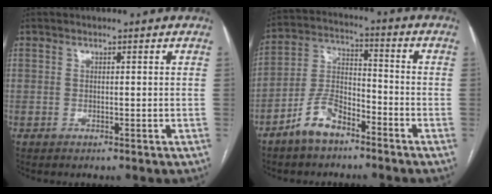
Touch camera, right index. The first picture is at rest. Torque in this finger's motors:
{"motor_torque": [-0.25, -0.34, -0.24, -0.10]}